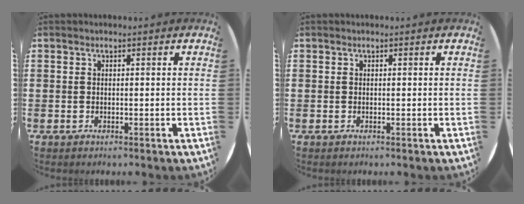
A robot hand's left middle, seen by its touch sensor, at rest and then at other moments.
{"total": 0.0}